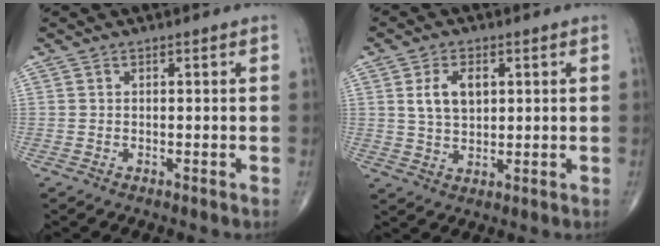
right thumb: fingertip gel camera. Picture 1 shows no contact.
{"total": 6.5, "force": [1.8, 3.9, 4.9], "torque": [-0.080, -0.004, 0.034]}